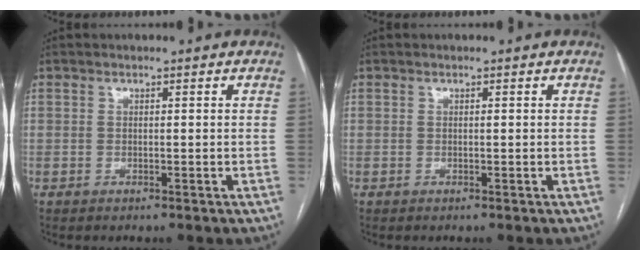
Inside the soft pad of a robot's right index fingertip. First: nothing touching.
{"total": 0.0}